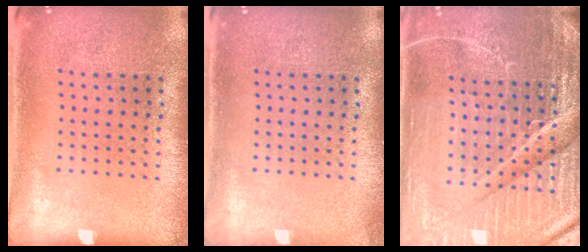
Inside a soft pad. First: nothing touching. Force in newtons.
{"total": 0.7, "press": 0.7, "slide": 0.1}
{"total": 6.3, "press": 5.7, "slide": 2.8}